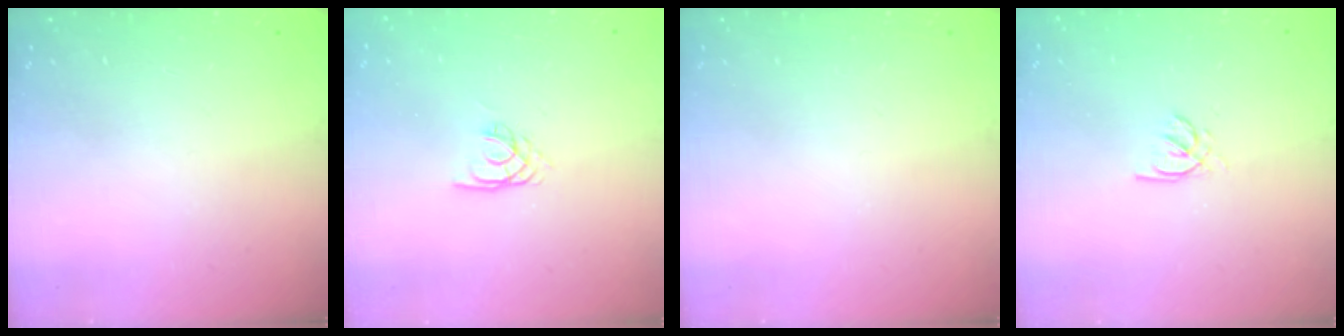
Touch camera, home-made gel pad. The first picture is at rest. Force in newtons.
{"total": 2.2, "press": 2.2, "slide": 0.3}
{"total": 0.0}
{"total": 1.9, "press": 1.8, "slide": 0.4}